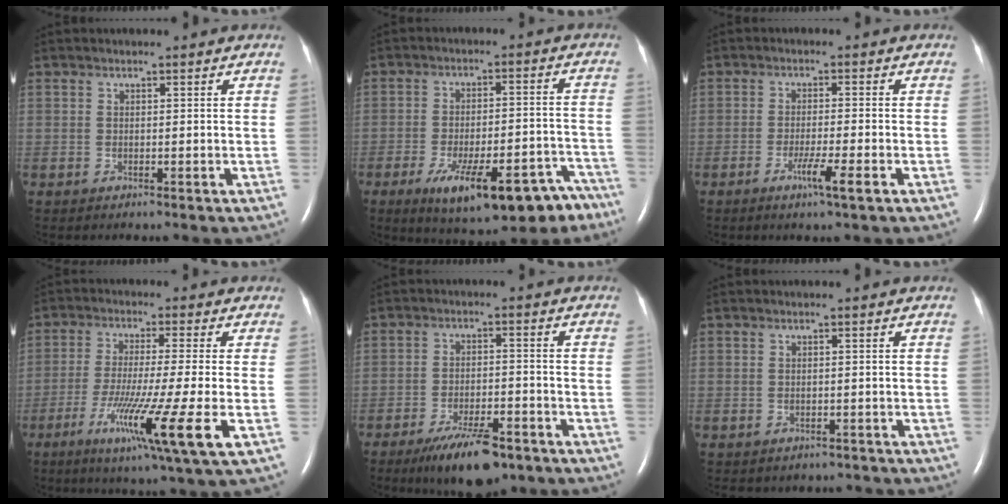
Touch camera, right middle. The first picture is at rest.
{"total": 17.2, "force": [-11.5, 5.4, 11.6], "torque": [-0.119, 0.023, -0.162]}
{"total": 4.1, "force": [-2.0, -0.4, 3.5], "torque": [-0.063, -0.008, -0.037]}
{"total": 13.2, "force": [-5.0, -1.3, 12.1], "torque": [-0.224, -0.046, -0.087]}
{"total": 9.7, "force": [-6.8, 2.8, 6.3], "torque": [-0.108, -0.011, -0.108]}
{"total": 3.3, "force": [-2.8, 1.6, 0.2], "torque": [-0.007, 0.007, -0.034]}